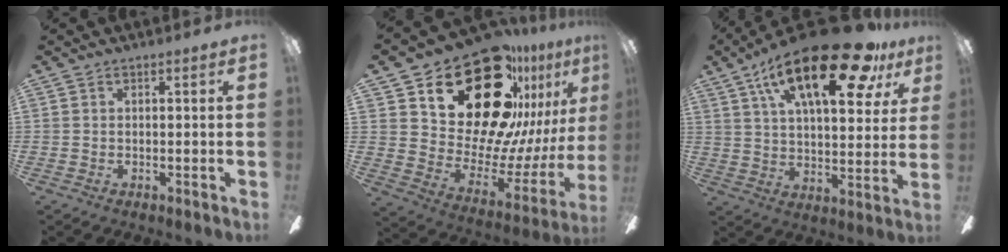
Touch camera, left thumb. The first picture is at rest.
{"total": 30.3, "force": [17.8, 16.4, 18.3], "torque": [-0.259, -0.122, 0.335]}
{"total": 26.1, "force": [14.8, 9.6, 19.2], "torque": [-0.304, -0.070, 0.237]}